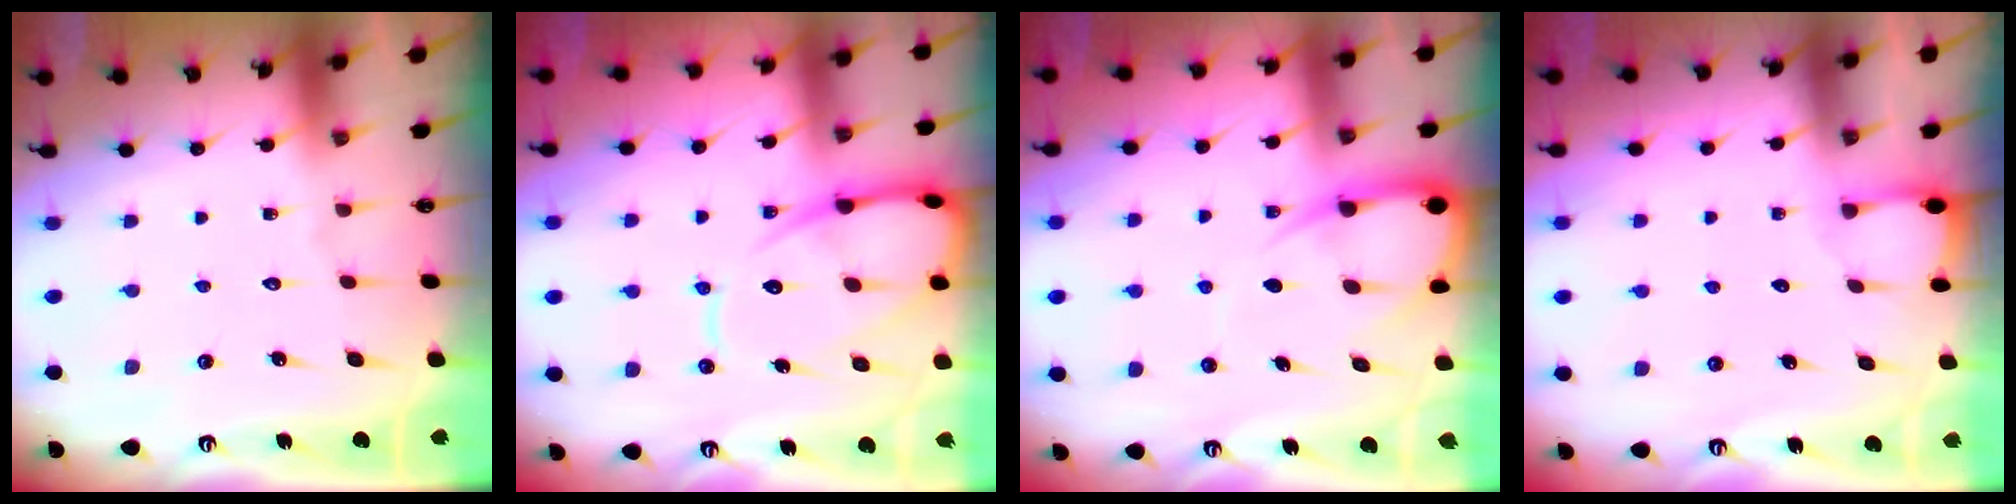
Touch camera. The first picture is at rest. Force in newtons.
{"total": 13.5, "press": 13.4, "slide": 1.3}
{"total": 7.9, "press": 7.9, "slide": 0.8}
{"total": 2.0, "press": 2.0, "slide": 0.2}